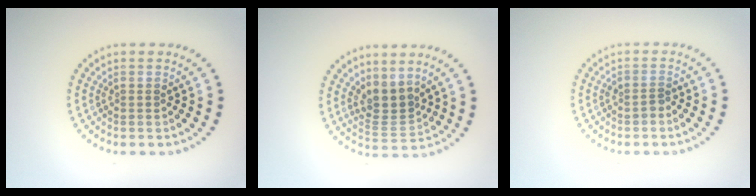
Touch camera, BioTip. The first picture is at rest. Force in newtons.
{"total": 2.8, "press": 2.1, "slide": 1.8}
{"total": 0.9, "press": 0.8, "slide": 0.5}